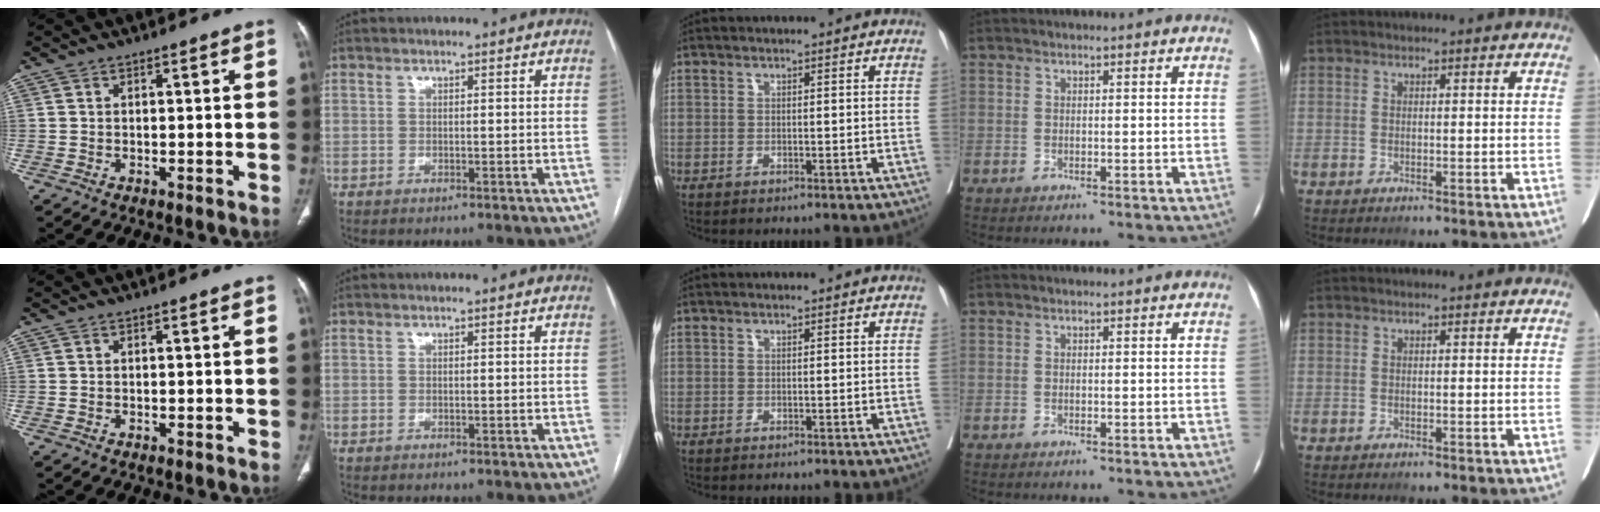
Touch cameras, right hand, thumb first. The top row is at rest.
{}